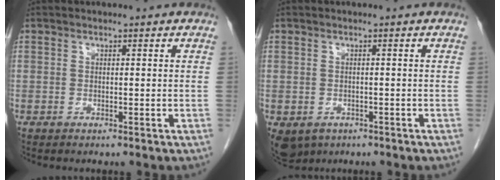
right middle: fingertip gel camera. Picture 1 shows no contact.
{"total": 6.6, "force": [-3.5, 5.0, 2.5], "torque": [-0.057, -0.007, -0.046]}